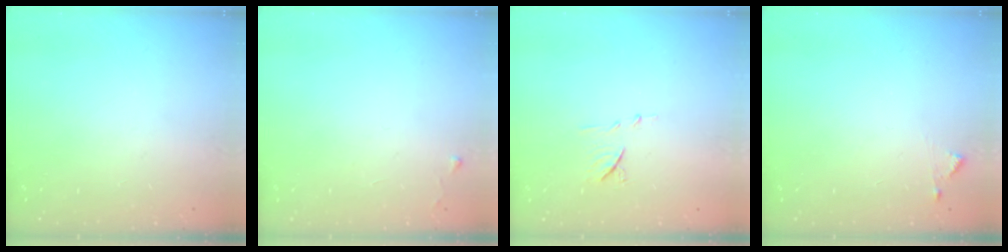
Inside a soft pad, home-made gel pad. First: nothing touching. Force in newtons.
{"total": 3.3, "press": 3.3, "slide": 0.5}
{"total": 7.0, "press": 7.0, "slide": 0.6}
{"total": 4.4, "press": 4.3, "slide": 0.4}